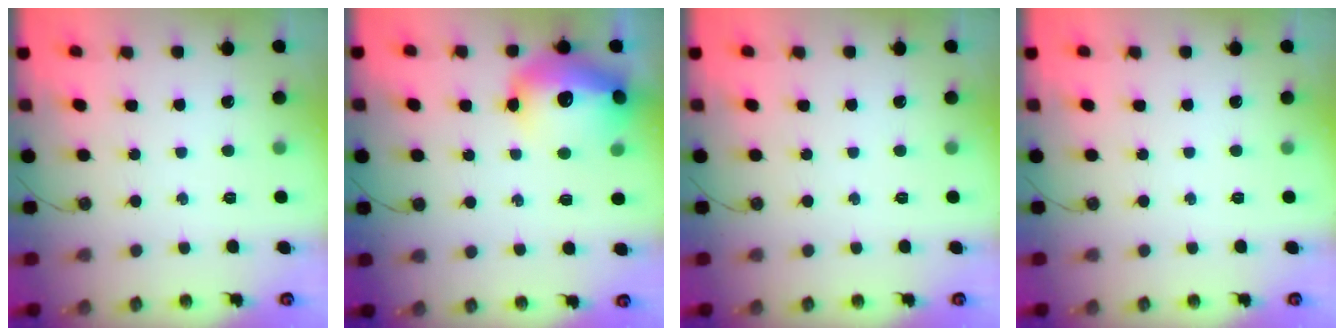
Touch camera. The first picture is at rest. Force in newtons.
{"total": 20.5, "press": 20.4, "slide": 1.6}
{"total": 0.0}
{"total": 0.0}